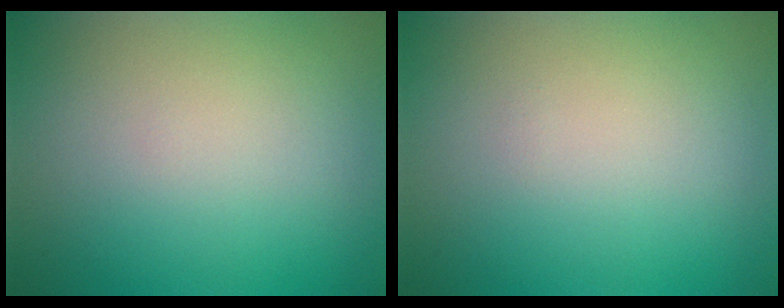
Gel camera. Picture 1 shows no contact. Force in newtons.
{"total": 0.0}